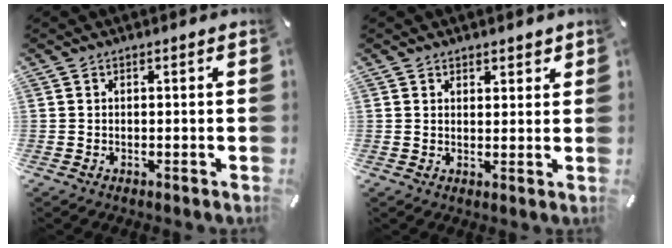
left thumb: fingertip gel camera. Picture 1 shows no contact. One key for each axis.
{"total": 2.5, "fx": 1.7, "fy": 1.9, "fz": 0.1, "tx": 0.019, "ty": -0.008, "tz": 0.026}